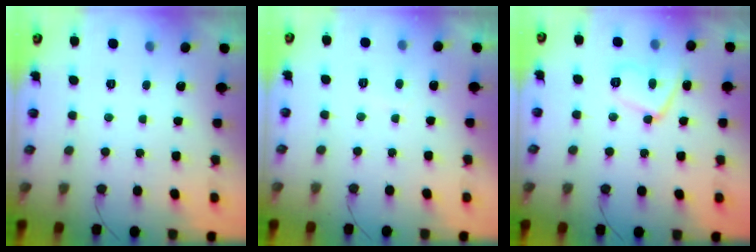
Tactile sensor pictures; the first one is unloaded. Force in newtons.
{"total": 1.7, "press": 1.6, "slide": 0.5}
{"total": 8.8, "press": 8.7, "slide": 0.8}